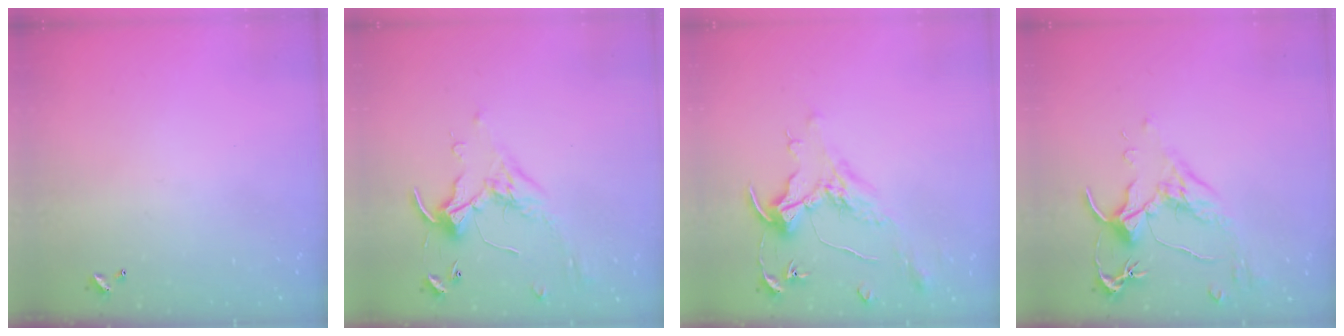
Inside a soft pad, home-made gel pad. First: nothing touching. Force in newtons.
{"total": 0.6, "press": 0.5, "slide": 0.3}
{"total": 1.6, "press": 1.4, "slide": 0.7}
{"total": 1.4, "press": 1.3, "slide": 0.6}